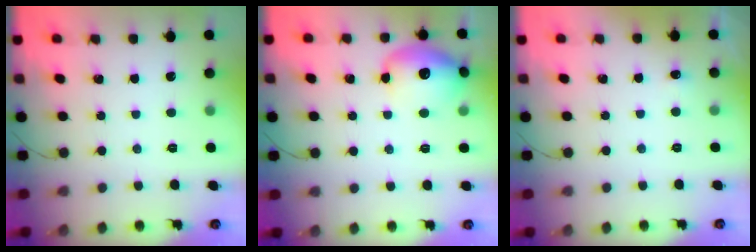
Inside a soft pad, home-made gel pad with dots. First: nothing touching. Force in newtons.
{"total": 14.0, "press": 13.8, "slide": 2.4}
{"total": 2.4, "press": 2.2, "slide": 1.1}